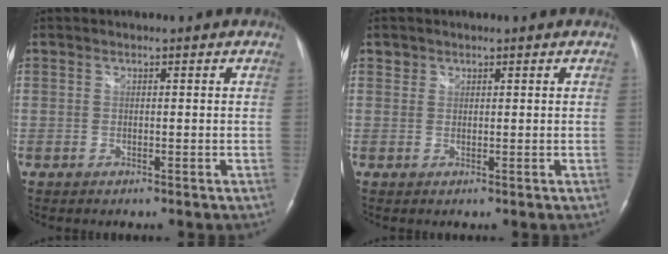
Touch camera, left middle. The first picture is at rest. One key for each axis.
{"total": 0.9, "fx": 0.6, "fy": 0.7, "fz": -0.1, "tx": 0.007, "ty": 0.003, "tz": 0.008}